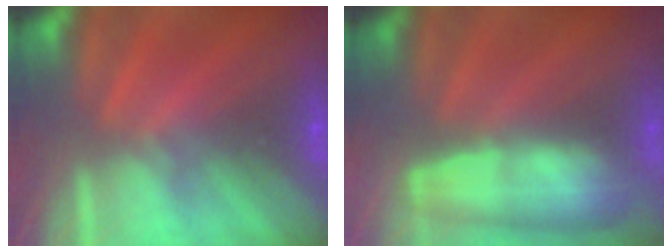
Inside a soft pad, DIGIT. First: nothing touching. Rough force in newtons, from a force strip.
{"total": 9.4}